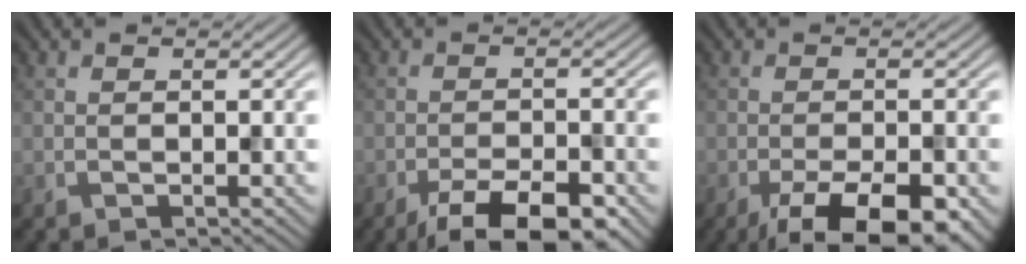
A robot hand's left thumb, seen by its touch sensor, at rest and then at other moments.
{"total": 7.8, "force": [-5.2, 2.4, 5.3], "torque": [-0.080, 0.000, -0.082]}
{"total": 9.1, "force": [-5.4, 2.9, 6.8], "torque": [-0.106, -0.007, -0.080]}